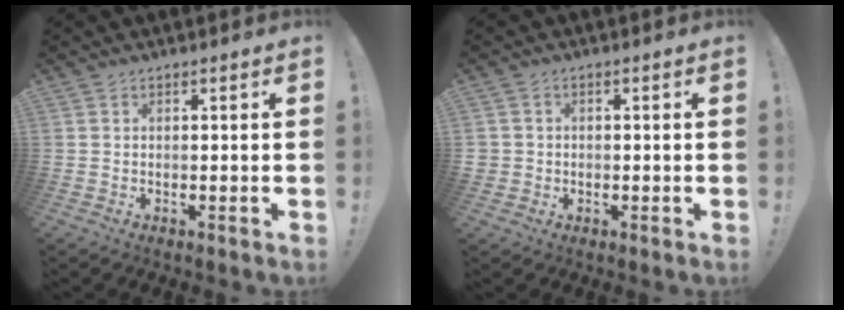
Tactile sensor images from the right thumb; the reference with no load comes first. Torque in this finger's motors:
{"motor_torque": [0.46, 0.81, 0.46, -0.51, 0.02]}